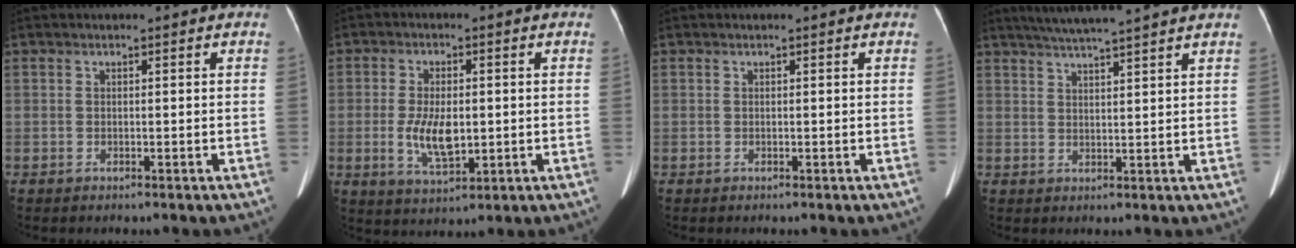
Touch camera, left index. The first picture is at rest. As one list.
[{"total": 6.8, "force": [-0.7, 2.9, 6.1], "torque": [-0.124, -0.006, -0.006]}, {"total": 0.0}, {"total": 9.8, "force": [8.5, -0.8, 4.8], "torque": [-0.079, 0.026, 0.118]}]